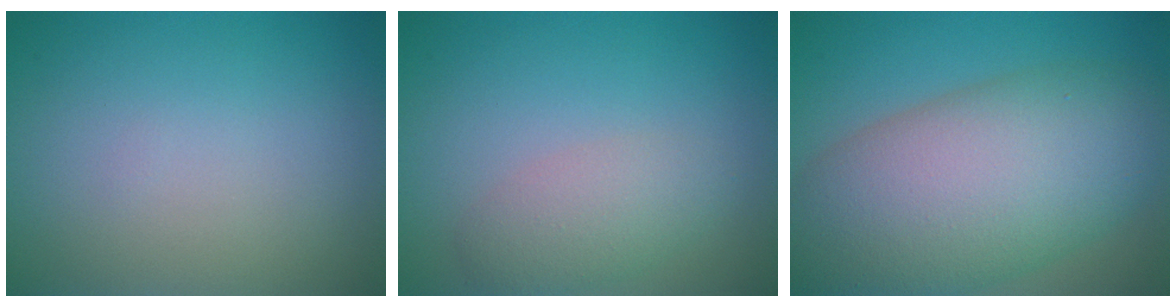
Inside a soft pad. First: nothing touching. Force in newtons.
{"total": 2.8, "press": 2.8, "slide": 0.1}
{"total": 12.6, "press": 12.6, "slide": 0.4}